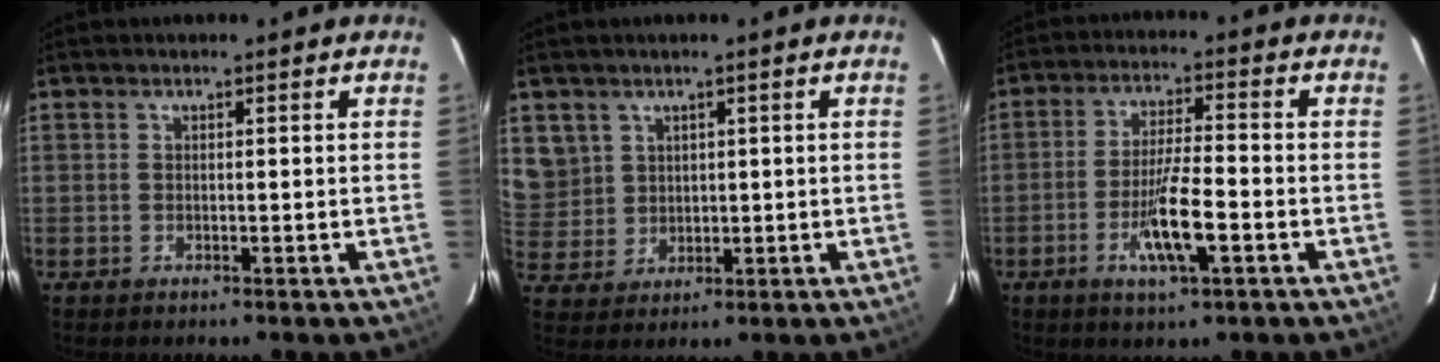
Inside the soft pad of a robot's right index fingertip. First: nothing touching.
{"total": 7.0, "force": [3.4, 6.1, 1.1], "torque": [-0.022, 0.014, 0.082]}
{"total": 9.0, "force": [-3.6, 1.5, 8.2], "torque": [-0.158, -0.008, -0.065]}